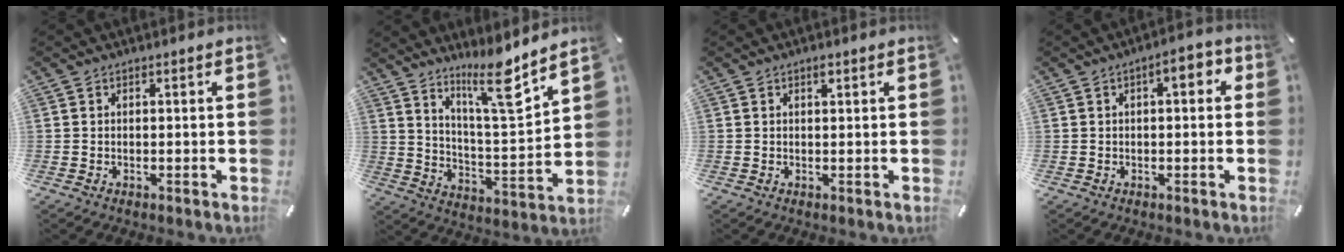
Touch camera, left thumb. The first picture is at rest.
{"total": 13.8, "force": [10.9, 2.0, 8.4], "torque": [-0.147, -0.072, 0.180]}
{"total": 1.1, "force": [0.5, 0.4, 0.9], "torque": [-0.019, 0.003, 0.008]}
{"total": 5.2, "force": [1.0, 2.2, 4.6], "torque": [-0.057, 0.002, 0.009]}